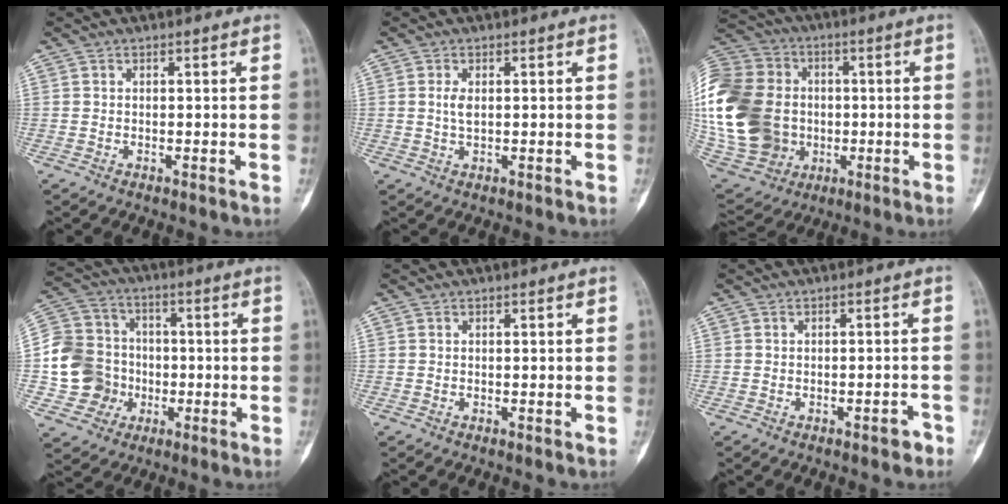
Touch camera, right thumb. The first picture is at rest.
{"total": 2.1, "force": [0.3, 1.0, 1.9], "torque": [-0.041, -0.002, 0.009]}
{"total": 31.4, "force": [-0.7, 25.3, 18.5], "torque": [-0.444, 0.030, 0.007]}
{"total": 14.0, "force": [-2.0, 12.9, 5.1], "torque": [-0.076, 0.026, -0.034]}
{"total": 0.0}
{"total": 2.0, "force": [-1.4, 0.8, 1.2], "torque": [-0.015, 0.013, -0.017]}